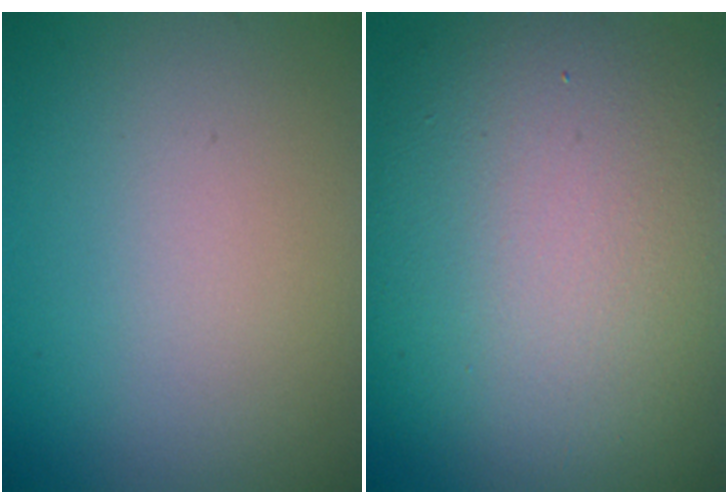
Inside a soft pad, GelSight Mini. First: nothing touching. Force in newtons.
{"total": 14.3, "press": 14.3, "slide": 0.6}